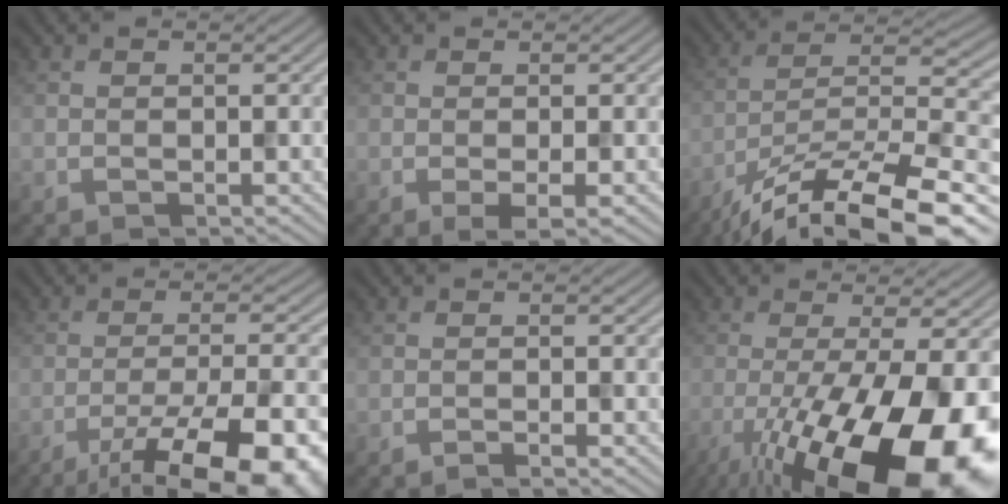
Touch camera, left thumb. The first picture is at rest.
{"total": 2.3, "force": [-0.6, 0.3, 2.2], "torque": [-0.042, -0.002, -0.013]}
{"total": 16.0, "force": [-11.2, 4.4, 10.6], "torque": [-0.190, -0.004, -0.197]}
{"total": 17.3, "force": [-11.2, 5.0, 12.2], "torque": [-0.157, -0.025, -0.156]}
{"total": 1.7, "force": [-1.0, 0.2, 1.3], "torque": [-0.016, 0.005, -0.023]}
{"total": 20.0, "force": [-8.5, 6.2, 17.0], "torque": [-0.288, -0.032, -0.130]}